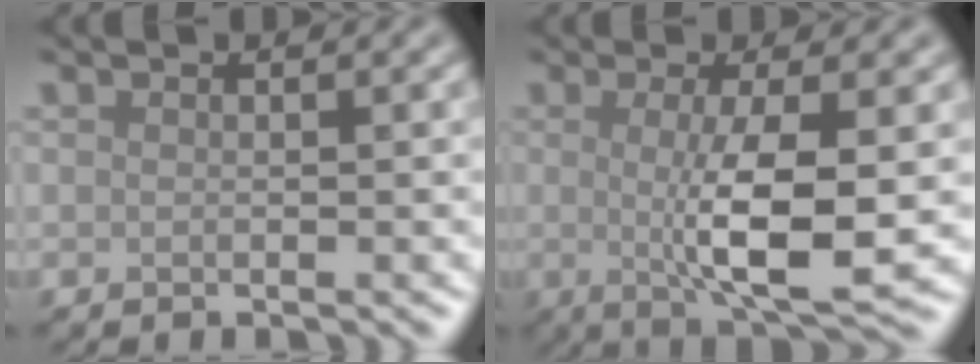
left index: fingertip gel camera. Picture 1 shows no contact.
{"total": 6.5, "force": [-0.3, 1.3, 6.4], "torque": [-0.105, -0.010, -0.002]}